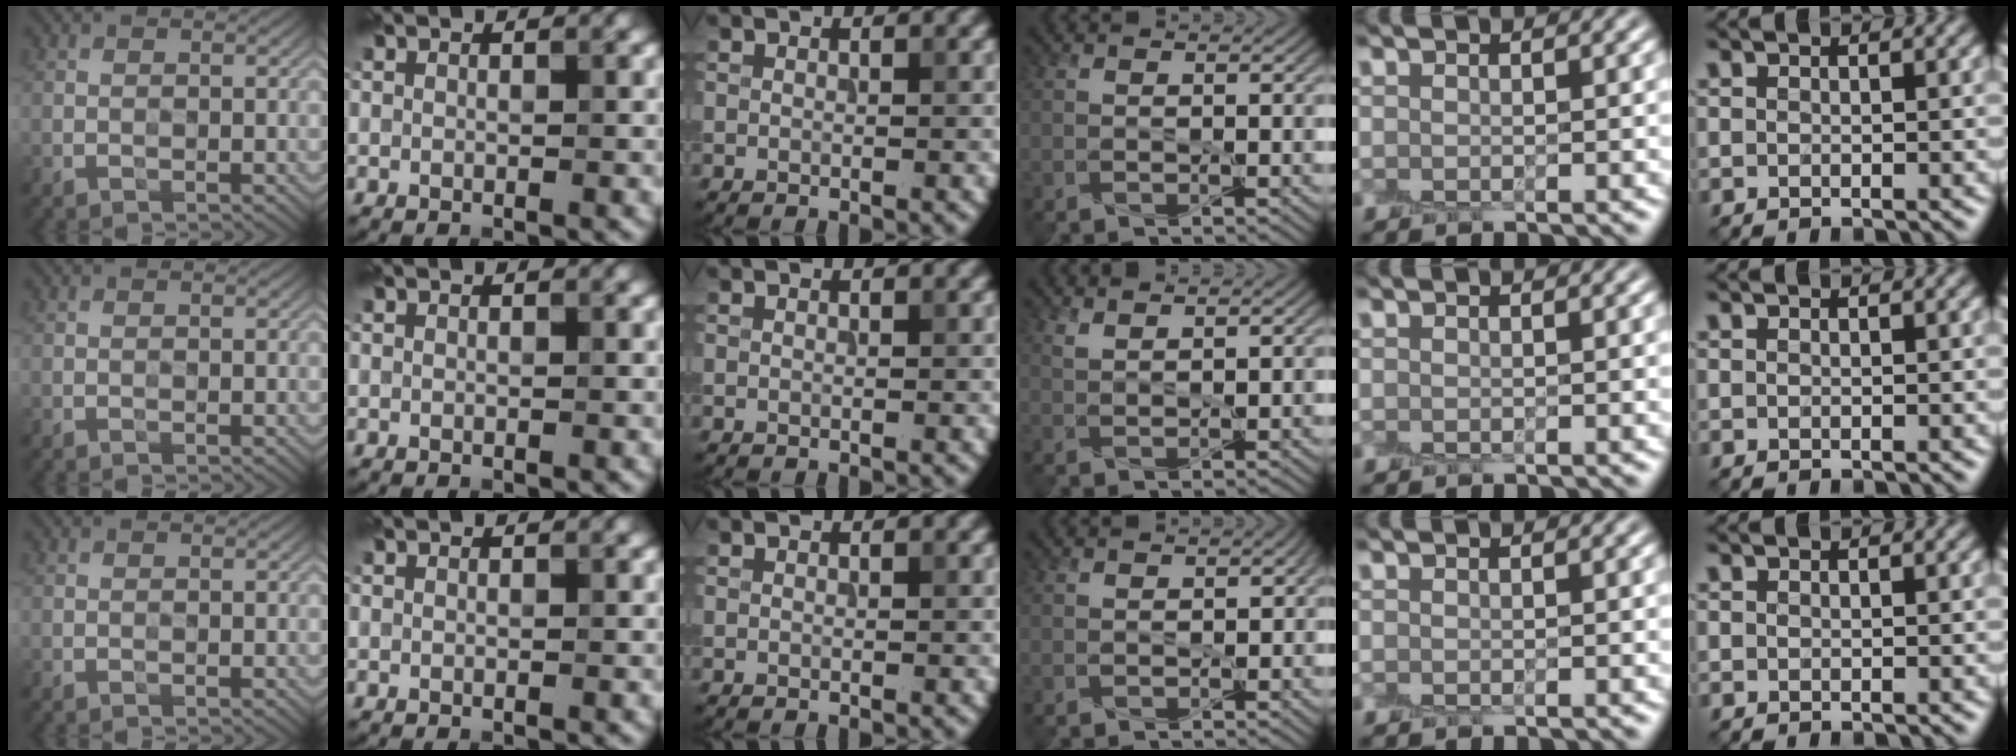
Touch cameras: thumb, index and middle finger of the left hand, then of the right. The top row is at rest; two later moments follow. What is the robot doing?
{"motion": "peel", "object": "plastic wrap"}